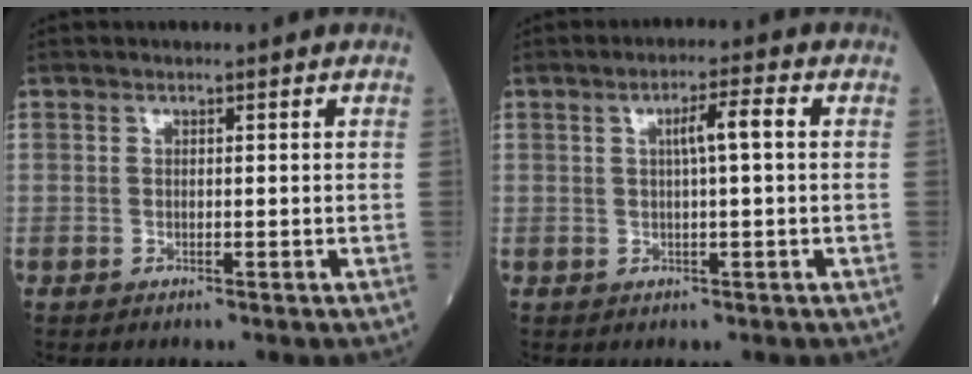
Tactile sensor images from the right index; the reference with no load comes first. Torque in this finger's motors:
{"motor_torque": [0.54, 0.07, 0.18, 0.08]}